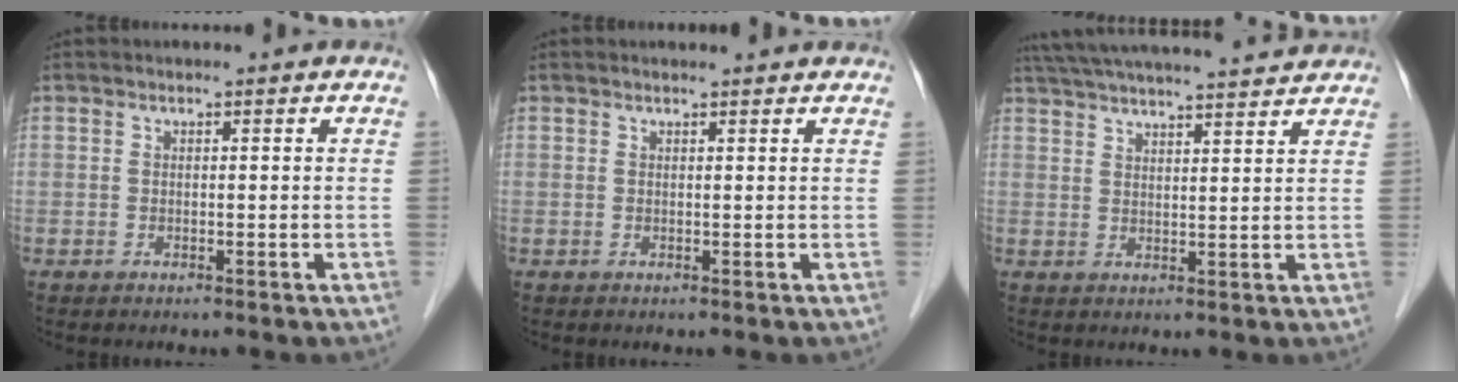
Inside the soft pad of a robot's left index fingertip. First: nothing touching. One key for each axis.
{"total": 2.5, "fx": 2.4, "fy": 0.2, "fz": 0.7, "tx": -0.012, "ty": 0.010, "tz": 0.024}
{"total": 18.6, "fx": 17.1, "fy": 1.2, "fz": 7.2, "tx": -0.127, "ty": 0.032, "tz": 0.245}